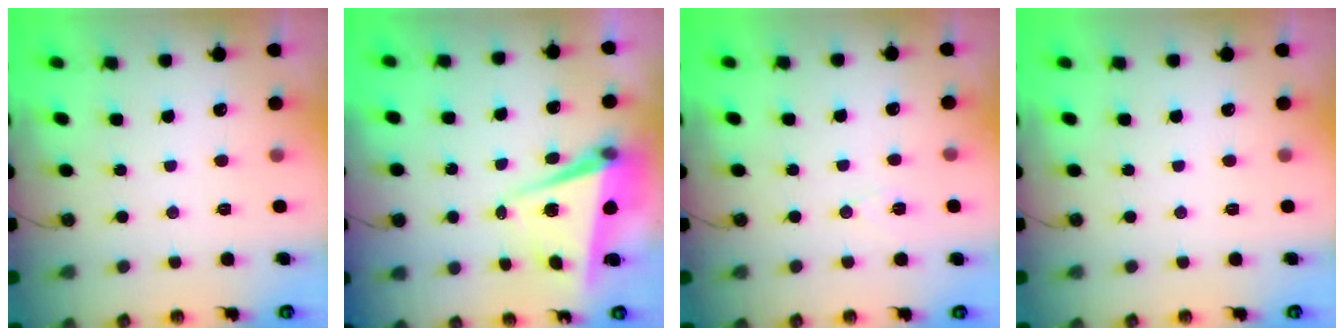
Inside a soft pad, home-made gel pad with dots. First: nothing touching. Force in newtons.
{"total": 5.7, "press": 5.5, "slide": 1.4}
{"total": 6.3, "press": 4.4, "slide": 4.5}
{"total": 0.0}